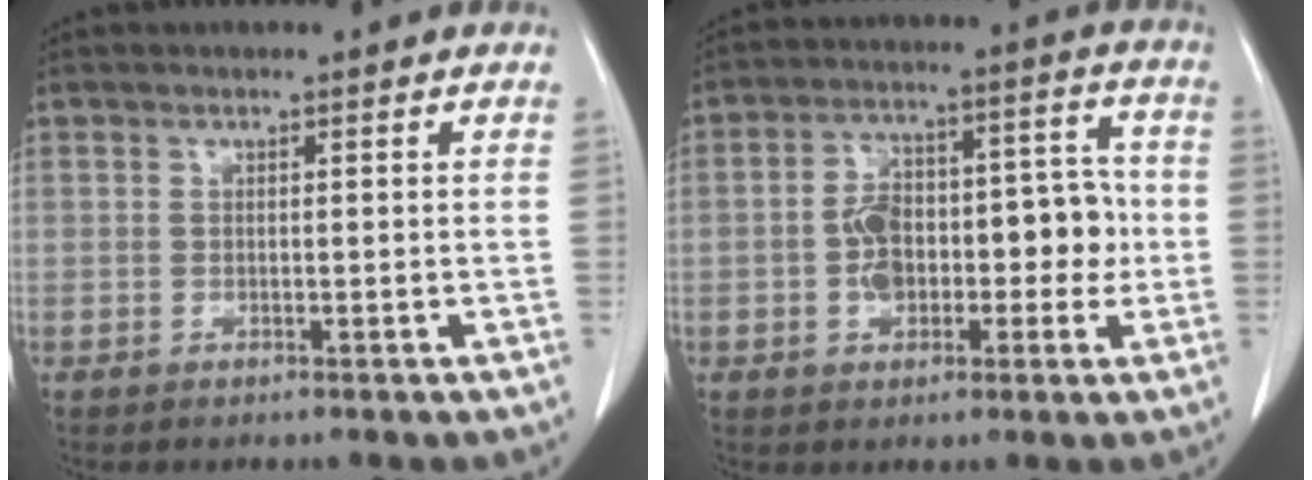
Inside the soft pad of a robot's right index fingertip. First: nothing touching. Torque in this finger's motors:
{"motor_torque": [0.42, -0.05, 0.25, 0.11]}